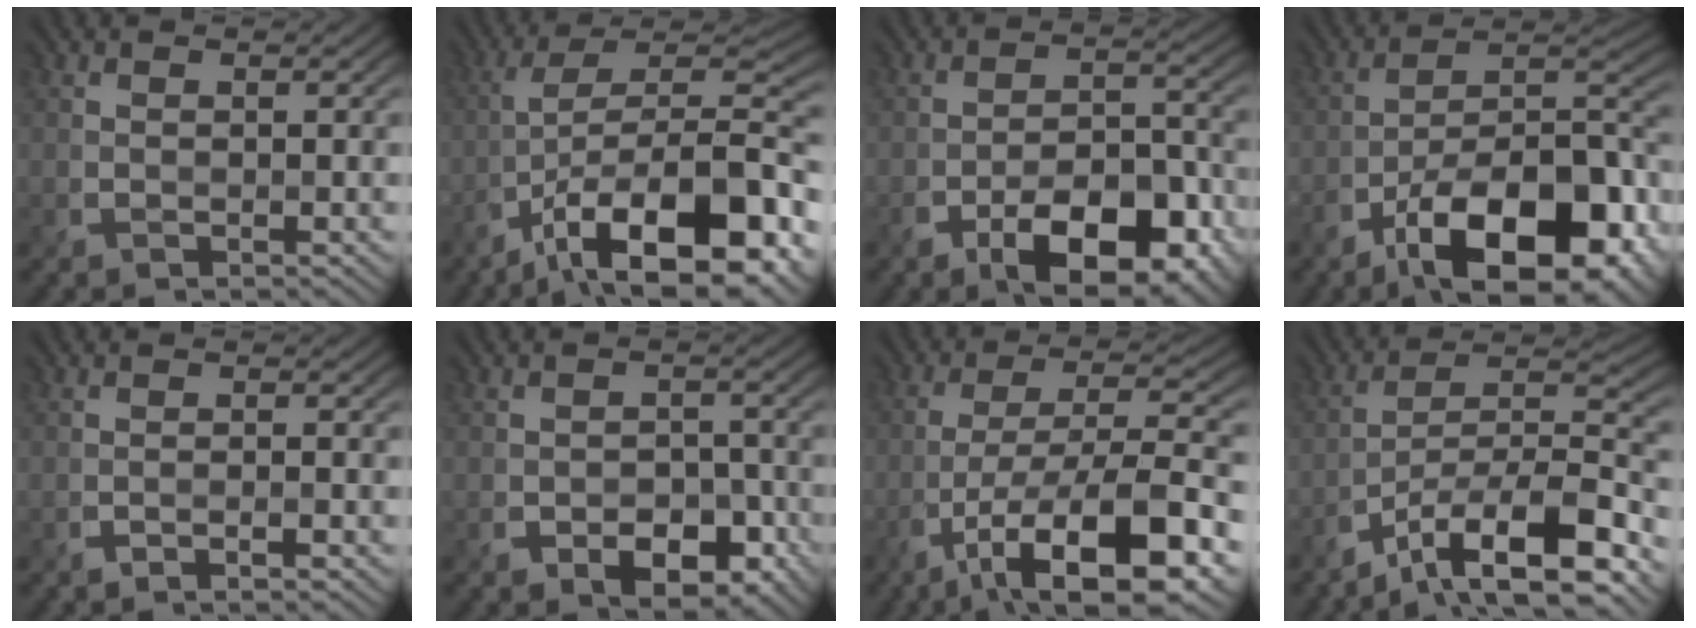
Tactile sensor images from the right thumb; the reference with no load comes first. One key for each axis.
{"total": 15.7, "fx": -7.5, "fy": 5.8, "fz": 12.5, "tx": -0.204, "ty": -0.008, "tz": -0.130}
{"total": 10.2, "fx": -5.4, "fy": 4.6, "fz": 7.4, "tx": -0.117, "ty": -0.005, "tz": -0.088}
{"total": 17.5, "fx": -10.0, "fy": 7.2, "fz": 12.4, "tx": -0.180, "ty": -0.011, "tz": -0.169}
{"total": 1.3, "fx": -0.6, "fy": 0.3, "fz": 1.1, "tx": -0.014, "ty": 0.003, "tz": -0.016}
{"total": 5.6, "fx": -2.8, "fy": 3.5, "fz": 3.3, "tx": -0.049, "ty": -0.016, "tz": -0.039}
{"total": 13.9, "fx": -6.6, "fy": 4.5, "fz": 11.4, "tx": -0.206, "ty": -0.009, "tz": -0.109}
{"total": 14.4, "fx": -9.7, "fy": 4.2, "fz": 9.8, "tx": -0.166, "ty": -0.002, "tz": -0.173}